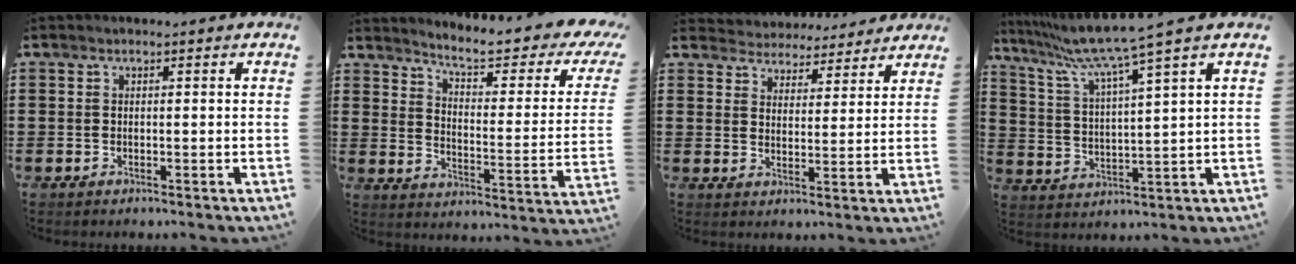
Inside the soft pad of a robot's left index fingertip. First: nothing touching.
{"total": 5.4, "force": [4.0, 0.4, 3.6], "torque": [-0.073, -0.041, 0.055]}
{"total": 4.2, "force": [4.1, 0.7, -0.5], "torque": [-0.012, -0.026, 0.072]}
{"total": 7.5, "force": [5.9, -0.9, 4.5], "torque": [-0.112, -0.044, 0.097]}